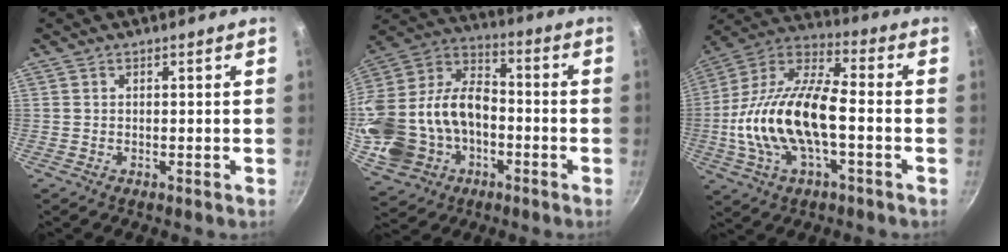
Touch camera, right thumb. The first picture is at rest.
{"total": 24.7, "force": [-5.0, 17.9, 16.3], "torque": [-0.328, 0.057, -0.077]}
{"total": 20.5, "force": [-3.3, 9.2, 18.1], "torque": [-0.340, 0.040, -0.074]}